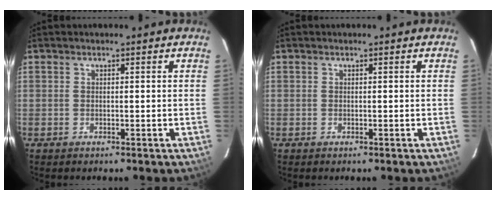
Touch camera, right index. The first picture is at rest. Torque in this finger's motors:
{"motor_torque": [0.00, 0.00, 0.01, 0.00]}